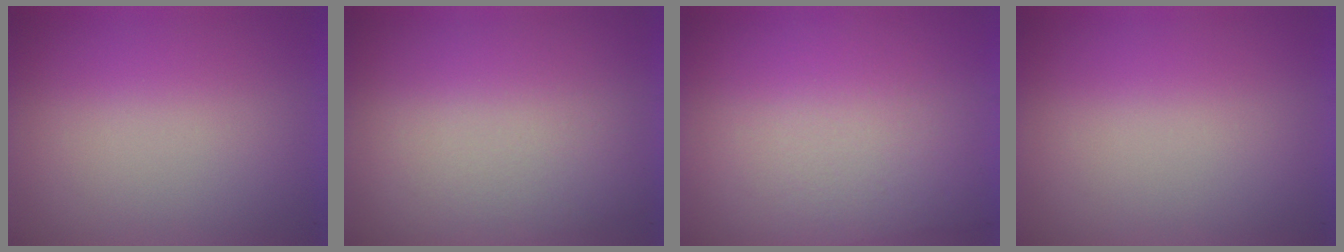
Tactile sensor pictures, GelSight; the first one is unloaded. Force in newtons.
{"total": 1.4}
{"total": 3.7}
{"total": 0.0}